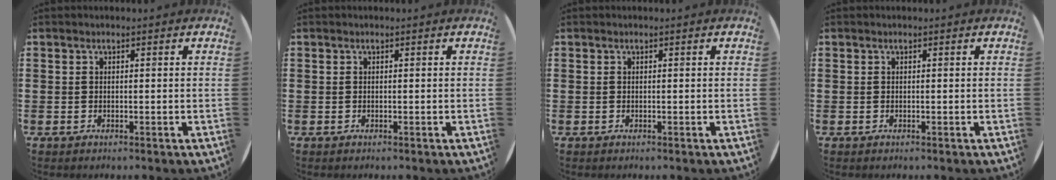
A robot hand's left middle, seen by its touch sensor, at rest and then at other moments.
{"total": 0.0}
{"total": 0.0}
{"total": 0.0}